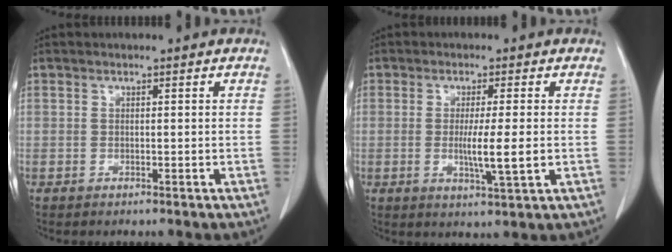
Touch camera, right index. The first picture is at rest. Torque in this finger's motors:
{"motor_torque": [1.22, -0.05, 0.51, 0.06]}